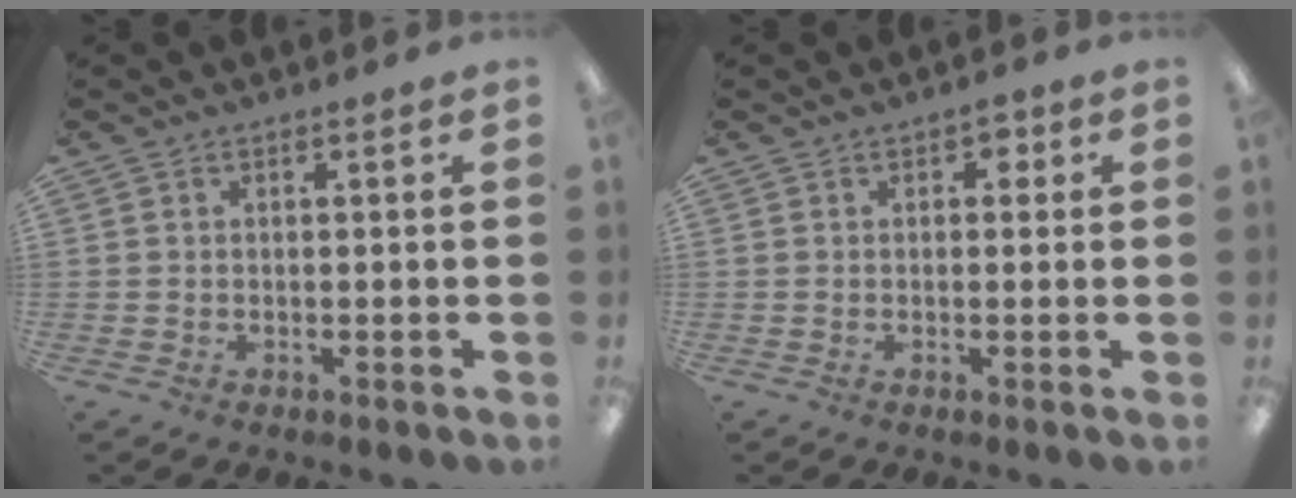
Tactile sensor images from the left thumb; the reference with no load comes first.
{"total": 1.8, "force": [0.8, 1.3, 1.0], "torque": [-0.013, 0.002, 0.011]}